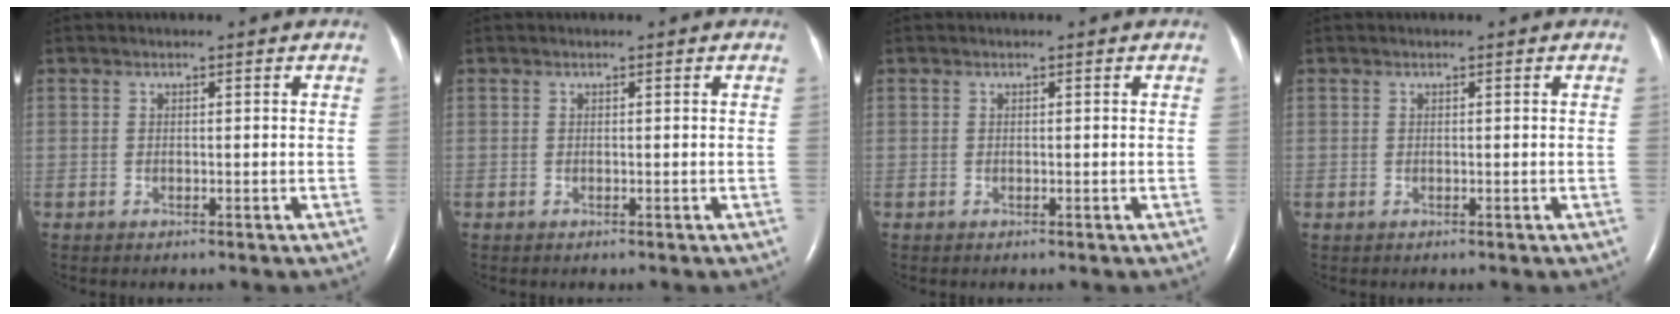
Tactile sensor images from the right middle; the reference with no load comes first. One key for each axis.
{"total": 0.0}
{"total": 0.0}
{"total": 0.0}